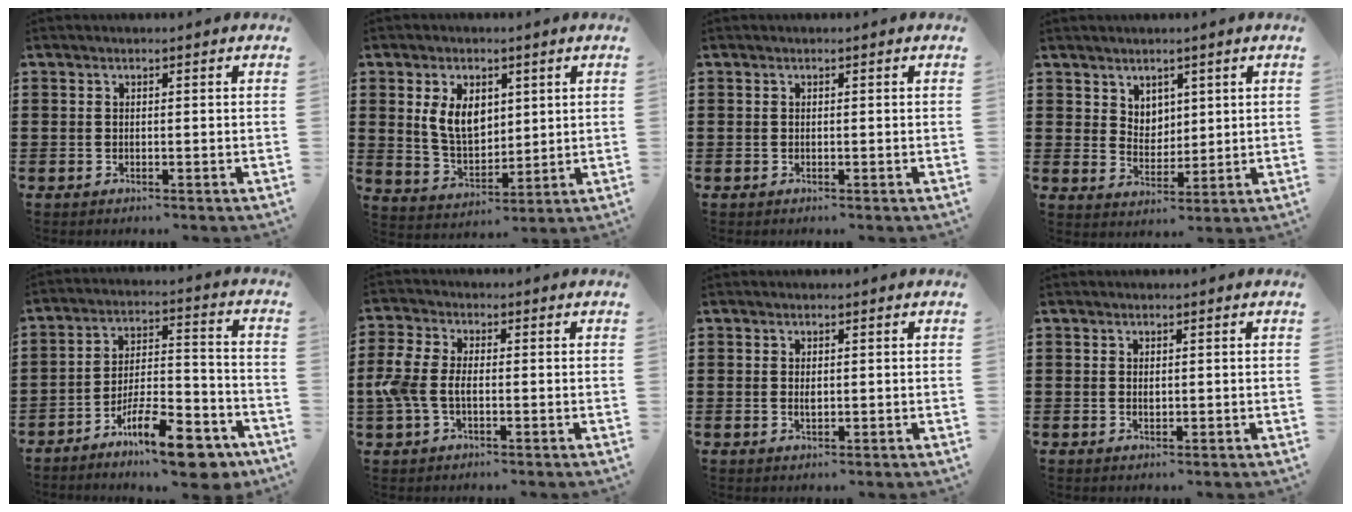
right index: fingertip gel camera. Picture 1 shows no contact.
{"total": 7.3, "force": [2.2, 4.7, 5.1], "torque": [-0.112, 0.009, 0.037]}
{"total": 0.0}
{"total": 4.3, "force": [3.1, 2.9, 0.4], "torque": [-0.022, 0.004, 0.058]}
{"total": 13.0, "force": [-9.4, 3.2, 8.4], "torque": [-0.137, 0.041, -0.169]}
{"total": 4.9, "force": [-1.0, 2.7, 3.9], "torque": [-0.106, -0.006, -0.028]}
{"total": 1.1, "force": [0.1, 0.3, 1.0], "torque": [-0.021, 0.001, 0.001]}
{"total": 0.6, "force": [0.1, 0.2, 0.6], "torque": [-0.012, 0.000, 0.003]}